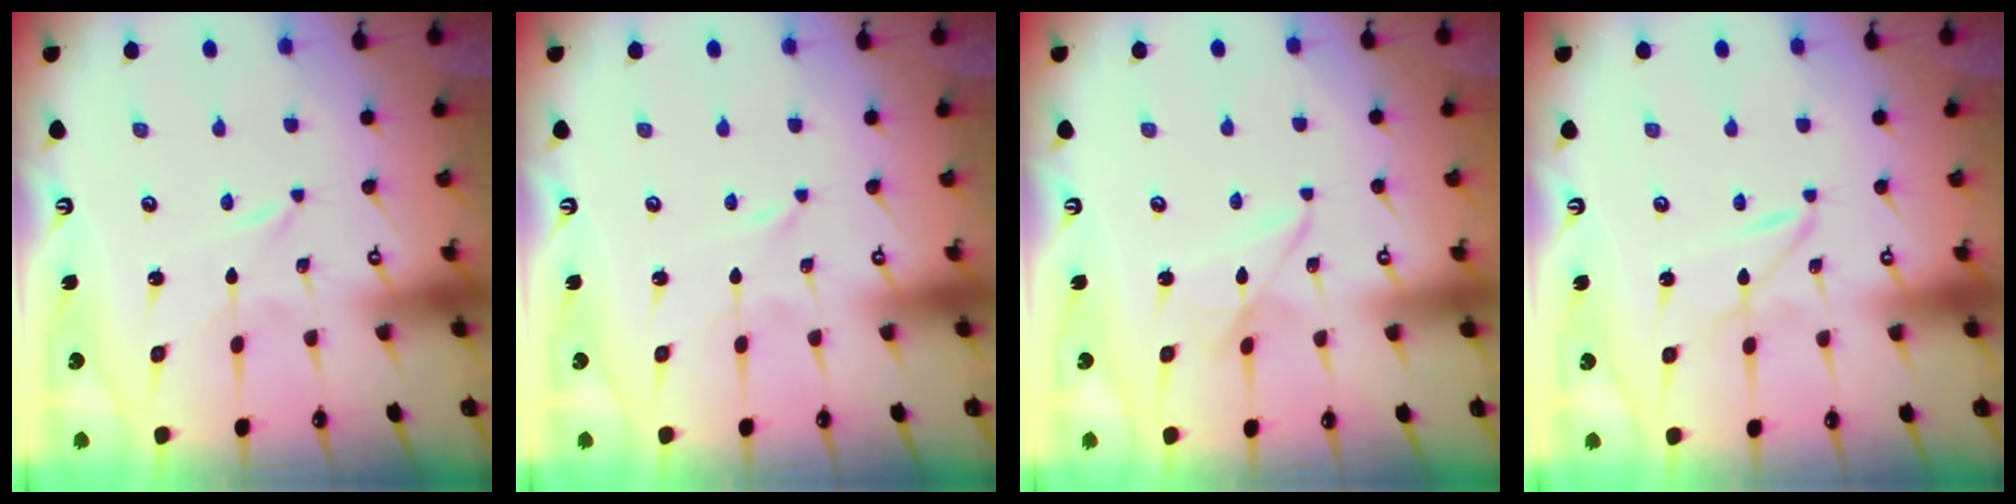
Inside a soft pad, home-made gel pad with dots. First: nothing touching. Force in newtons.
{"total": 0.0}
{"total": 6.0, "press": 5.9, "slide": 0.4}
{"total": 2.6, "press": 2.6, "slide": 0.2}